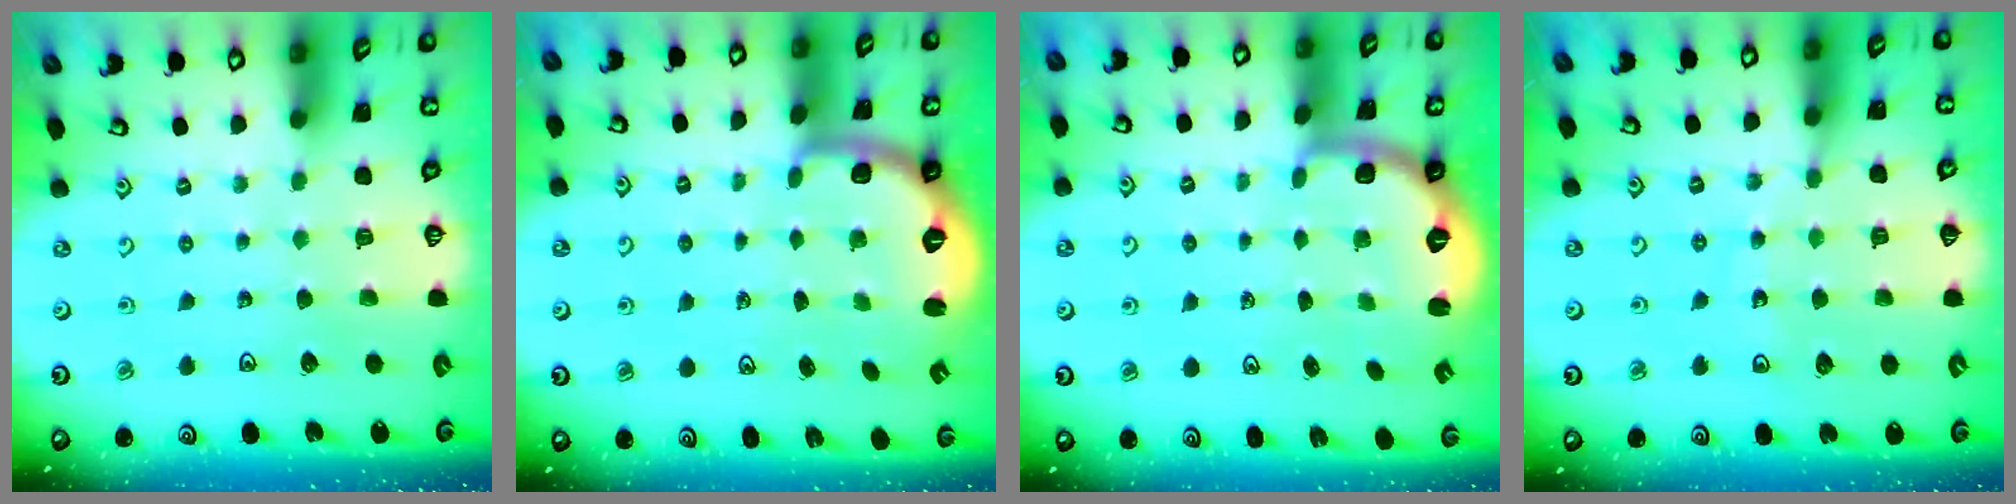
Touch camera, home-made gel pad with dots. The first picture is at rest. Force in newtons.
{"total": 2.5, "press": 1.9, "slide": 1.6}
{"total": 2.3, "press": 1.7, "slide": 1.6}
{"total": 9.5, "press": 8.9, "slide": 3.3}